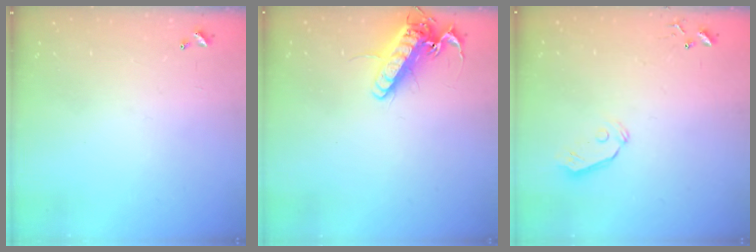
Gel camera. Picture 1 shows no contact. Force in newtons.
{"total": 15.7, "press": 15.5, "slide": 2.4}
{"total": 4.4, "press": 4.3, "slide": 0.5}